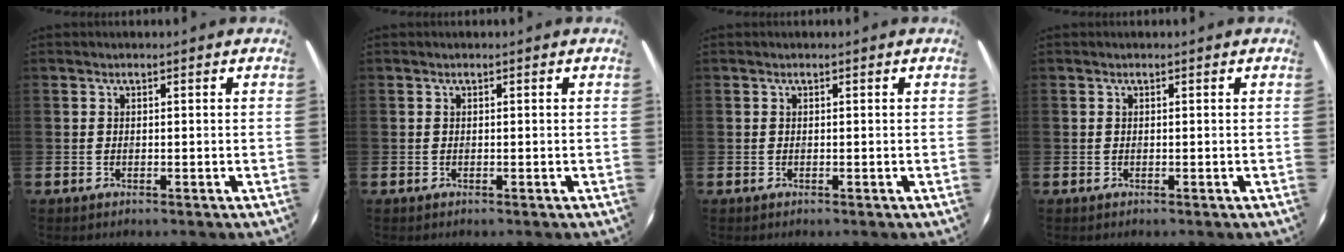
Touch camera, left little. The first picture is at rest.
{"total": 0.0}
{"total": 0.0}
{"total": 0.0}